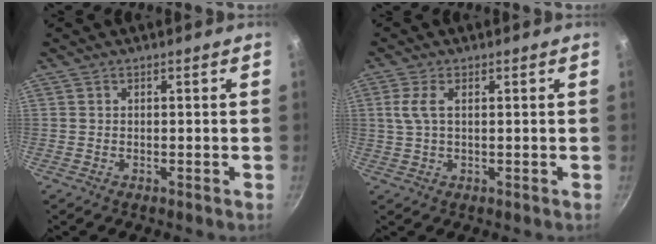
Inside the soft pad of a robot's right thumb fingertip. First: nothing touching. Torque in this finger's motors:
{"motor_torque": [-0.34, 0.30, -0.11, 0.08, 0.08]}